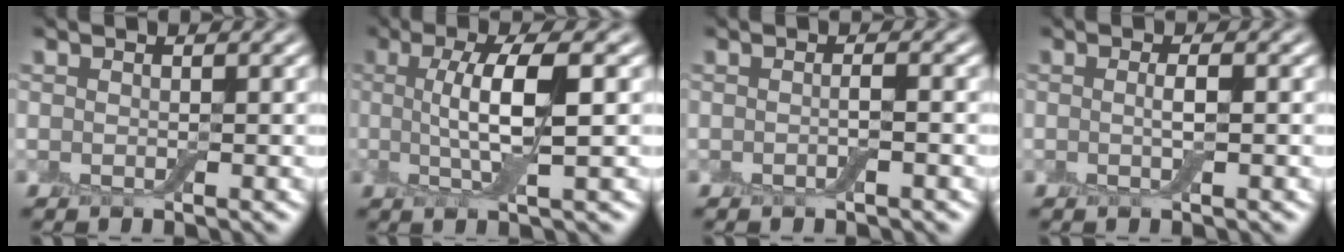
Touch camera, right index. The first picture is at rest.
{"total": 6.2, "force": [0.5, 1.5, 6.0], "torque": [-0.113, 0.005, 0.006]}
{"total": 0.9, "force": [-0.3, 0.1, 0.9], "torque": [-0.015, 0.001, -0.005]}
{"total": 1.4, "force": [0.0, 0.2, 1.4], "torque": [-0.027, -0.002, -0.002]}